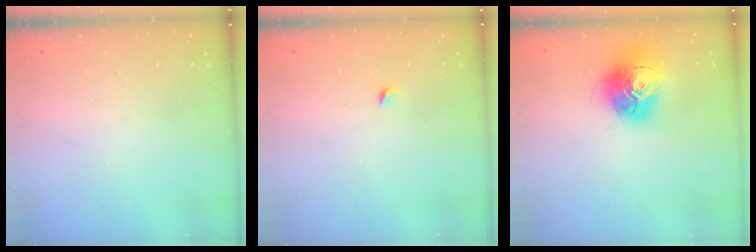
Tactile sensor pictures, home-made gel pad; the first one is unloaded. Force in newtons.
{"total": 2.7, "press": 2.6, "slide": 0.6}
{"total": 16.1, "press": 16.0, "slide": 1.5}